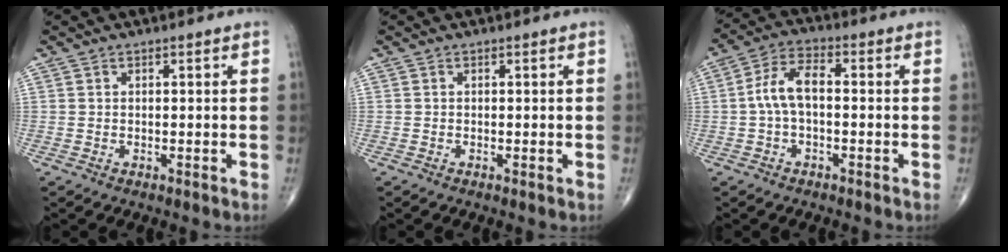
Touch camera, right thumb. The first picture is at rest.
{"total": 0.0}
{"total": 7.1, "force": [-0.4, 3.6, 6.1], "torque": [-0.117, 0.028, -0.017]}